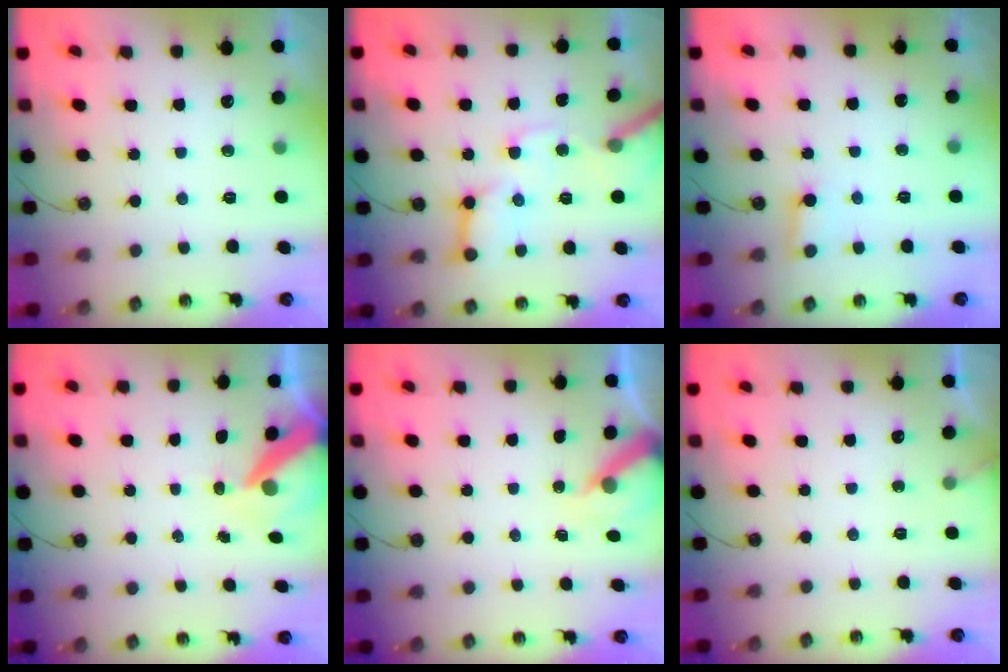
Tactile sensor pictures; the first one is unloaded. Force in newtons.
{"total": 13.8, "press": 13.7, "slide": 1.3}
{"total": 3.5, "press": 3.4, "slide": 0.7}
{"total": 10.1, "press": 10.0, "slide": 1.3}
{"total": 6.6, "press": 6.6, "slide": 0.1}
{"total": 2.2, "press": 2.2, "slide": 0.1}